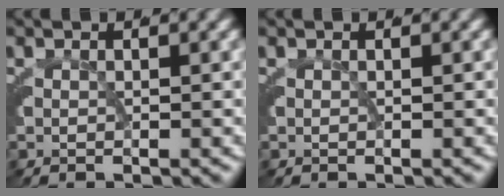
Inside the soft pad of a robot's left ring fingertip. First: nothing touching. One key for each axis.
{"total": 0.0}